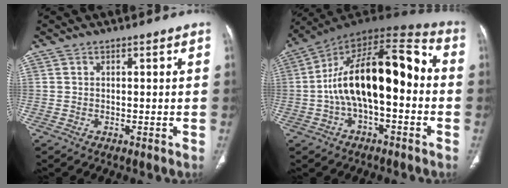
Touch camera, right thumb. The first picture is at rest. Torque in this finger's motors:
{"motor_torque": [2.44, 2.57, 2.41, -0.36, 0.49]}